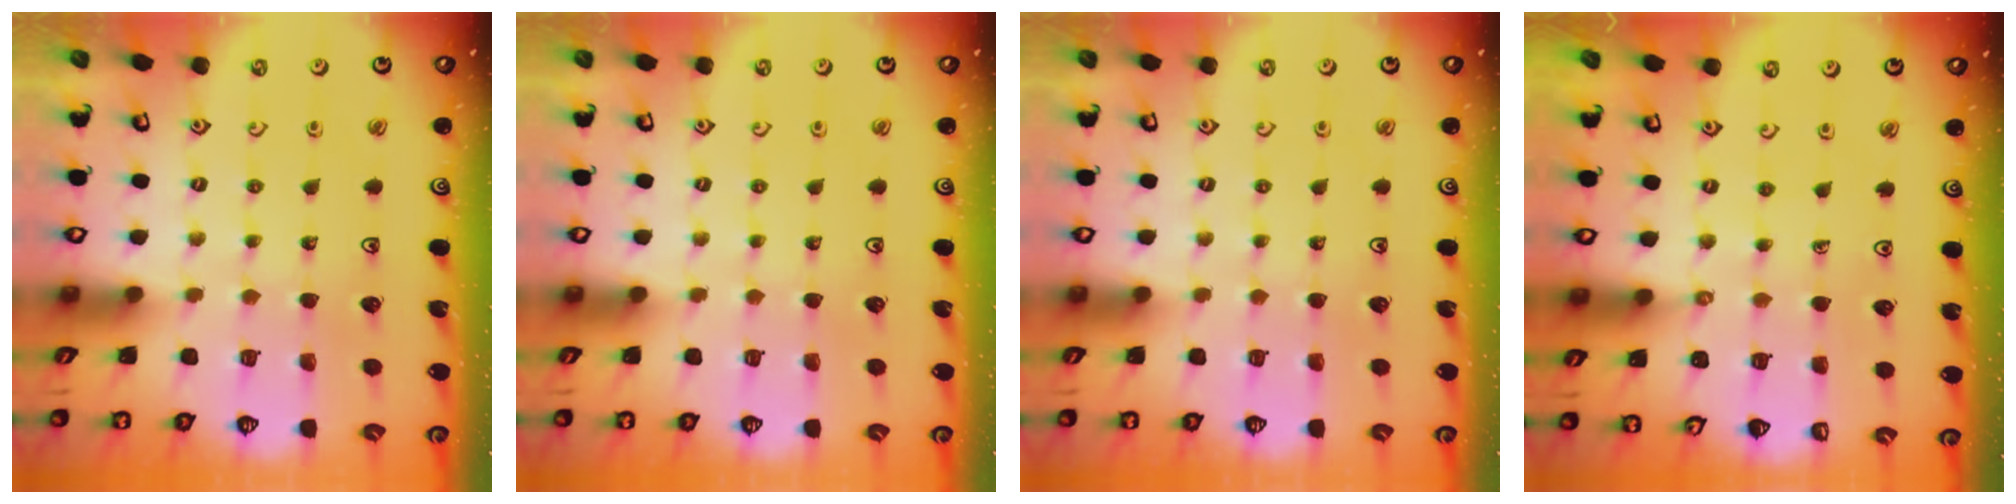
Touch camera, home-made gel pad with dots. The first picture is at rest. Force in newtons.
{"total": 0.0}
{"total": 0.0}
{"total": 1.3, "press": 1.2, "slide": 0.3}